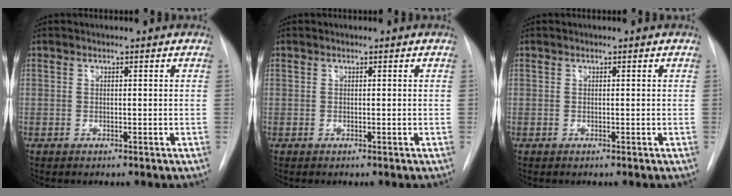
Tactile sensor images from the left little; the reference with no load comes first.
{"total": 0.0}
{"total": 0.0}